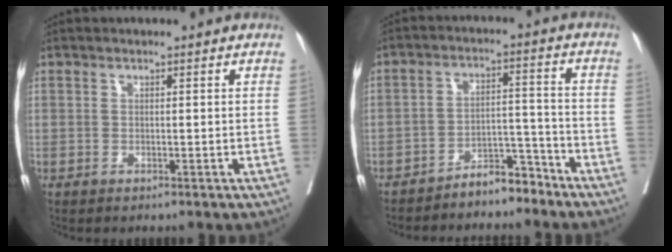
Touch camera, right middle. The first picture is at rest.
{"total": 5.7, "force": [-5.2, 1.7, 1.7], "torque": [-0.022, 0.017, -0.087]}